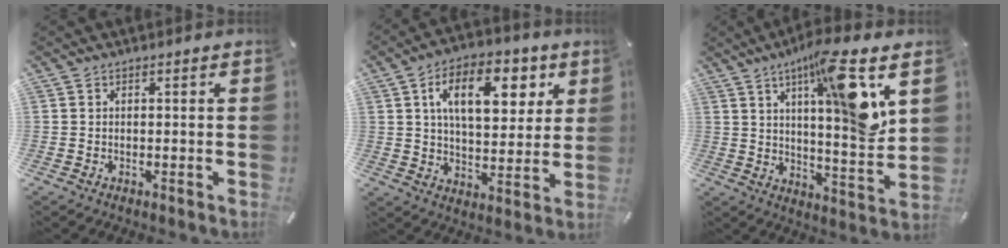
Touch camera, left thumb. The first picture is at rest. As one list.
[{"total": 15.4, "force": [6.1, 8.9, 11.0], "torque": [-0.164, -0.004, 0.101]}, {"total": 16.5, "force": [7.8, 3.4, 14.1], "torque": [-0.197, -0.048, 0.114]}]